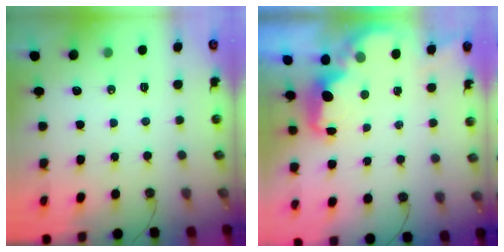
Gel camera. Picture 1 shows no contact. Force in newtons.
{"total": 2.4, "press": 2.2, "slide": 0.8}